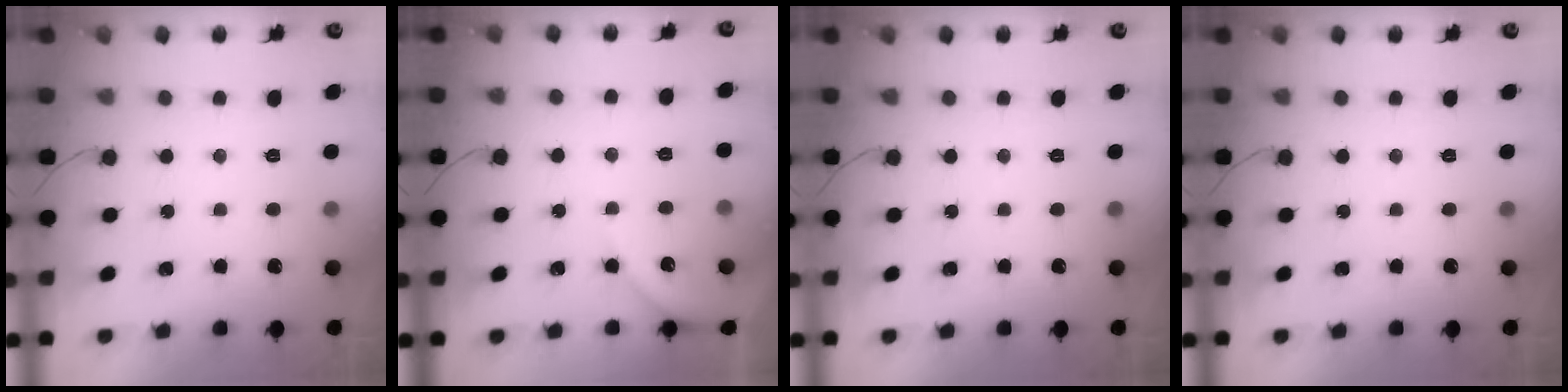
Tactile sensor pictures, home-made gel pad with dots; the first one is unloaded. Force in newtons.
{"total": 4.9, "press": 4.8, "slide": 0.6}
{"total": 0.0}
{"total": 0.0}